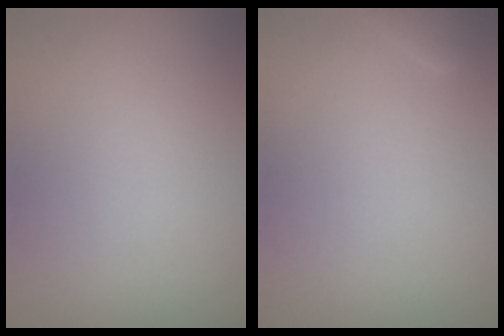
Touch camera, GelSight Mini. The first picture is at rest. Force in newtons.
{"total": 0.8, "press": 0.8, "slide": 0.0}